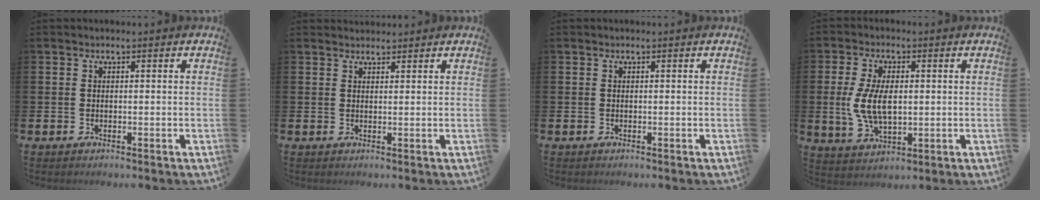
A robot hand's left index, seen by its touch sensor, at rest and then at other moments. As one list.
[{"total": 1.6, "force": [1.5, 0.5, 0.0], "torque": [0.011, -0.004, 0.025]}, {"total": 0.0}, {"total": 7.2, "force": [0.5, 3.9, 6.0], "torque": [-0.114, 0.003, 0.004]}]